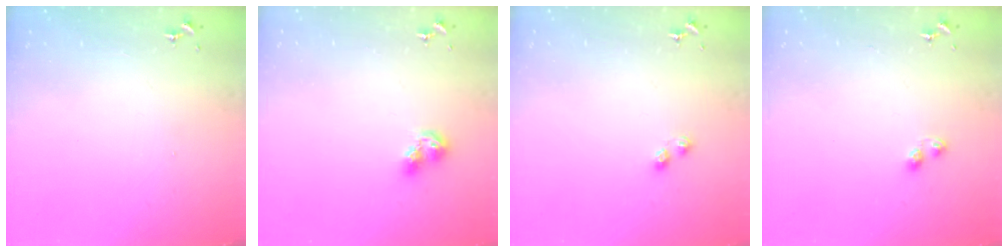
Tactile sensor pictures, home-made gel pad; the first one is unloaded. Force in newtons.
{"total": 9.8, "press": 9.7, "slide": 1.2}
{"total": 3.7, "press": 3.7, "slide": 0.4}
{"total": 4.3, "press": 4.3, "slide": 0.5}